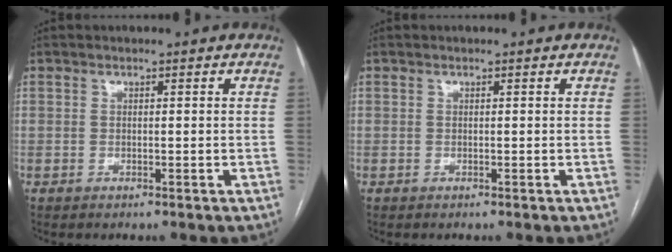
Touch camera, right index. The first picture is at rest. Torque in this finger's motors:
{"motor_torque": [0.00, 0.00, 0.01, 0.01]}